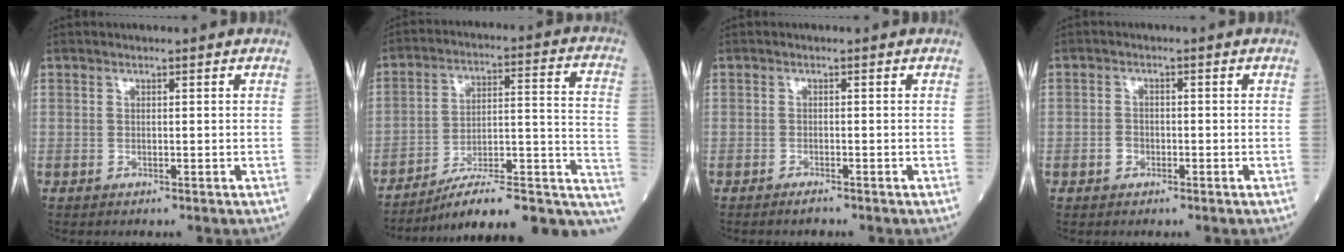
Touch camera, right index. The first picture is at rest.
{"total": 19.4, "force": [-13.0, 4.8, 13.6], "torque": [-0.117, 0.053, -0.183]}
{"total": 1.1, "force": [-1.0, 0.0, 0.4], "torque": [-0.009, -0.001, -0.016]}
{"total": 1.7, "force": [-0.8, 1.3, 0.7], "torque": [-0.008, 0.007, -0.014]}